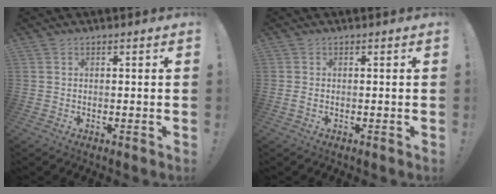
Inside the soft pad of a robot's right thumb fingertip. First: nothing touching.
{"total": 0.9, "force": [-0.2, 0.4, 0.8], "torque": [-0.013, -0.001, -0.004]}